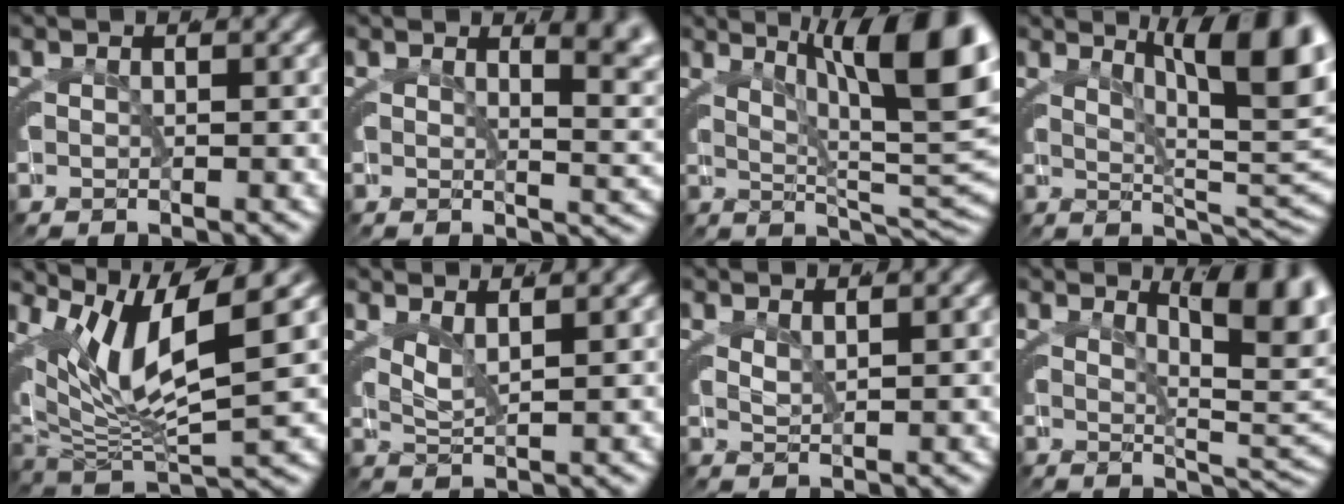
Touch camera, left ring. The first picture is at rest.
{"total": 5.6, "force": [2.4, 1.5, 4.8], "torque": [-0.033, 0.003, 0.031]}
{"total": 12.4, "force": [3.4, 4.7, 11.0], "torque": [-0.125, 0.001, 0.052]}
{"total": 10.8, "force": [3.3, 3.8, 9.6], "torque": [-0.102, 0.001, 0.049]}
{"total": 9.5, "force": [1.9, 5.3, 7.7], "torque": [-0.137, -0.001, 0.028]}
{"total": 2.5, "force": [1.7, 0.6, 1.8], "torque": [-0.038, -0.006, 0.032]}
{"total": 1.6, "force": [1.4, -0.2, 0.7], "torque": [-0.017, -0.009, 0.034]}
{"total": 6.9, "force": [2.4, 1.7, 6.2], "torque": [-0.055, 0.000, 0.035]}